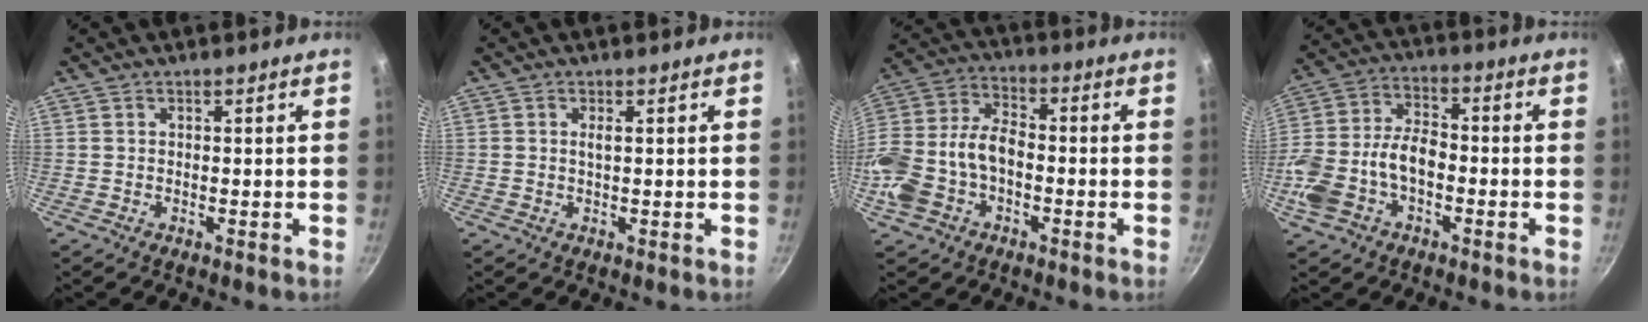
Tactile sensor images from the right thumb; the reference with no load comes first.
{"total": 1.2, "force": [0.3, 0.3, 1.1], "torque": [-0.021, 0.000, 0.006]}
{"total": 15.2, "force": [-3.7, 10.0, 10.8], "torque": [-0.213, 0.044, -0.077]}
{"total": 13.2, "force": [-3.7, 8.0, 9.8], "torque": [-0.184, 0.041, -0.079]}